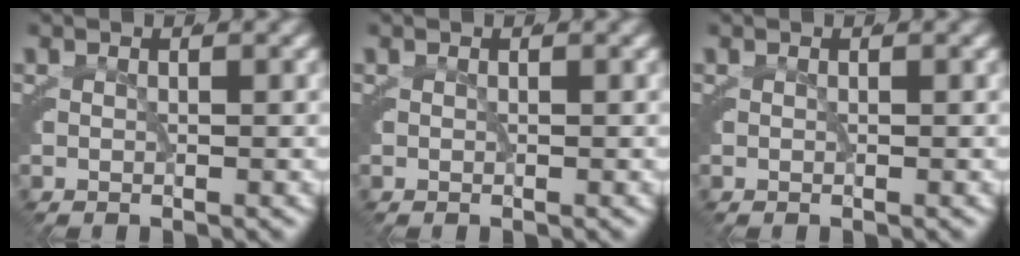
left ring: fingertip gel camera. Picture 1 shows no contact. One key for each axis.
{"total": 0.0}
{"total": 0.0}